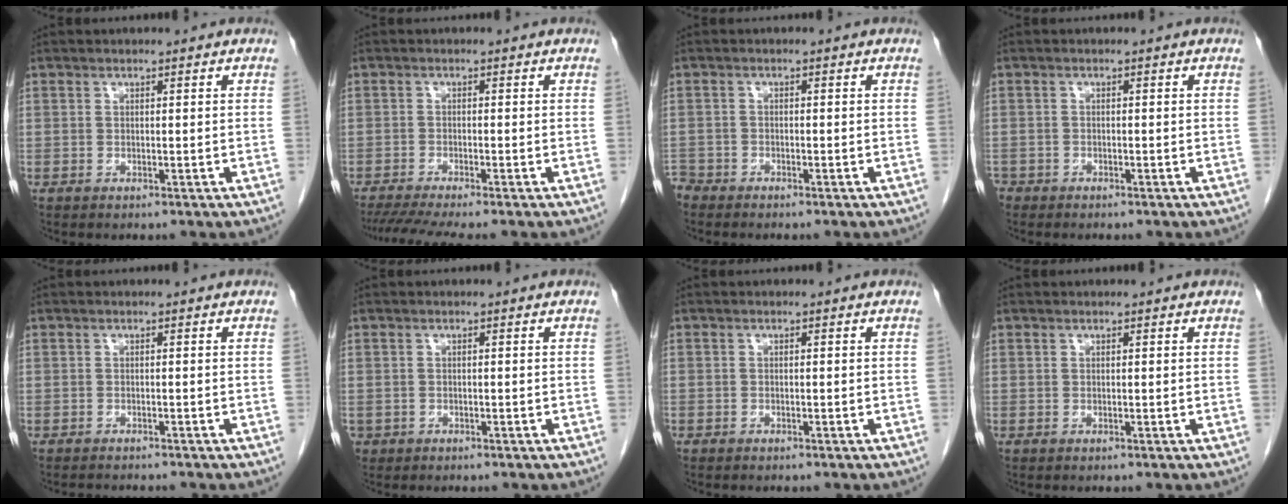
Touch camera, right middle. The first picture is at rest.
{"total": 6.8, "force": [-5.8, -0.5, 3.5], "torque": [-0.053, -0.016, -0.095]}
{"total": 2.4, "force": [-2.3, 0.8, -0.1], "torque": [0.003, -0.003, -0.044]}
{"total": 2.2, "force": [-1.8, 1.3, 0.3], "torque": [-0.009, 0.001, -0.030]}
{"total": 3.2, "force": [-3.0, 0.4, 1.0], "torque": [-0.012, -0.006, -0.039]}
{"total": 1.0, "force": [-0.5, 0.9, 0.0], "torque": [-0.006, 0.004, -0.004]}
{"total": 0.7, "force": [-0.5, 0.4, 0.1], "torque": [-0.005, 0.003, -0.009]}
{"total": 0.0}